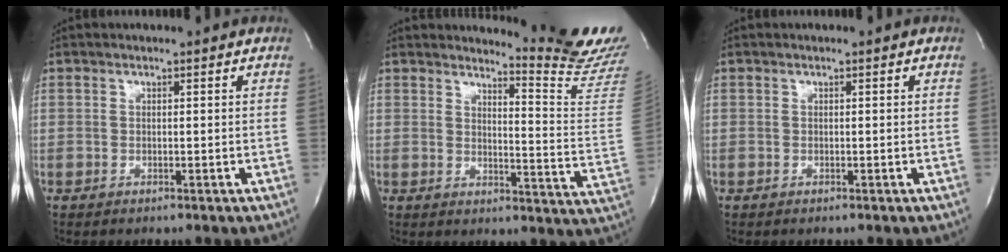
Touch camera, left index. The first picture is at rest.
{"total": 12.0, "force": [11.6, -2.8, 1.4], "torque": [-0.025, -0.143, 0.129]}
{"total": 0.0}